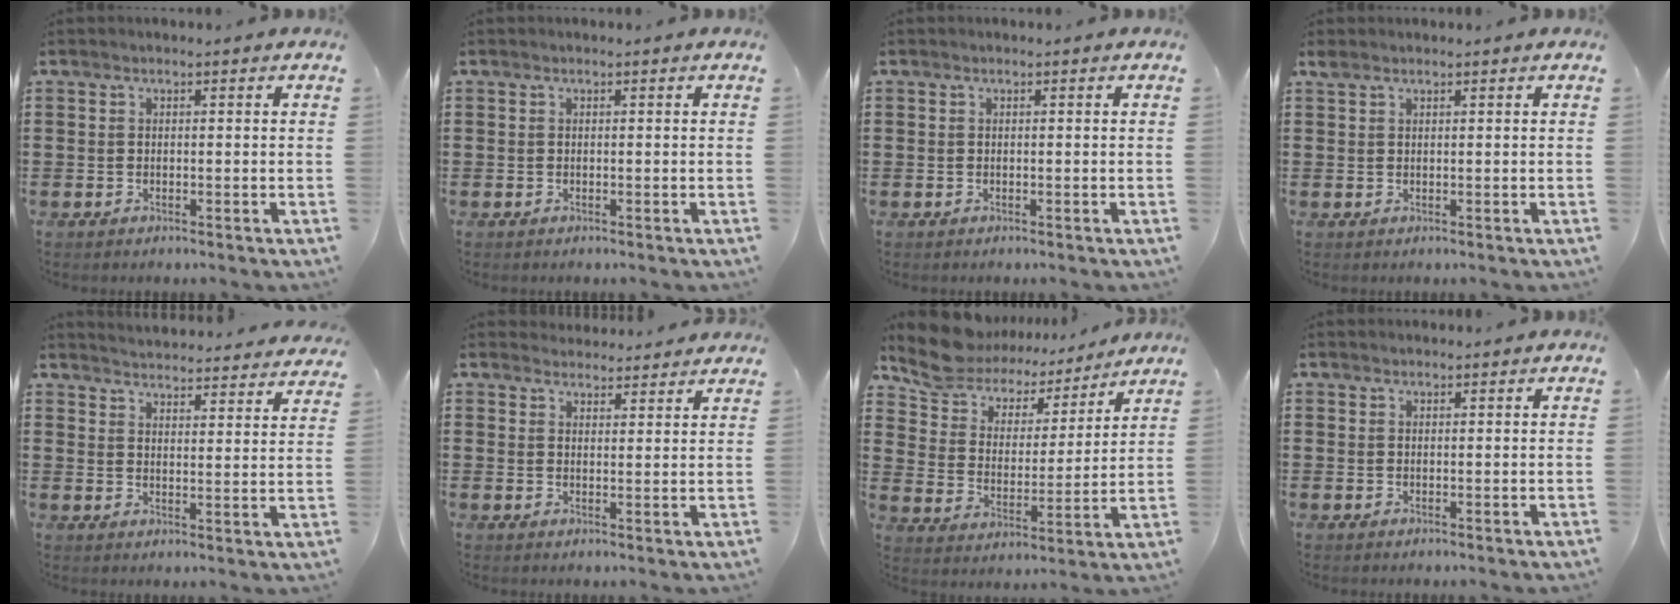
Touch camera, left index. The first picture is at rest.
{"total": 0.0}
{"total": 0.0}
{"total": 1.1, "force": [1.0, 0.4, 0.5], "torque": [-0.011, 0.002, 0.018]}
{"total": 4.1, "force": [4.0, -0.5, 0.0], "torque": [-0.018, -0.031, 0.069]}
{"total": 3.1, "force": [3.1, 0.6, 0.0], "torque": [-0.008, -0.008, 0.059]}
{"total": 8.7, "force": [8.1, 2.9, 1.1], "torque": [-0.073, -0.053, 0.145]}
{"total": 0.7, "force": [0.7, 0.2, 0.0], "torque": [-0.001, 0.001, 0.015]}